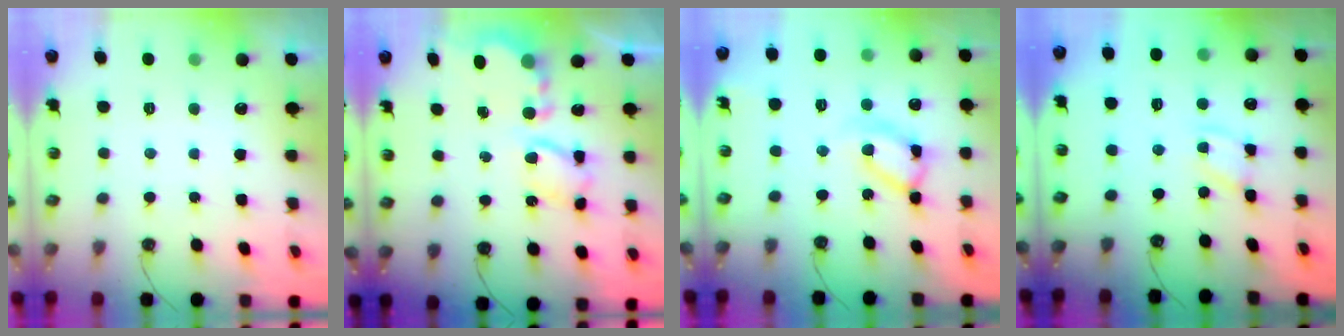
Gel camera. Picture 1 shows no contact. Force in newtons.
{"total": 7.6, "press": 7.6, "slide": 0.3}
{"total": 11.9, "press": 11.9, "slide": 1.2}
{"total": 2.5, "press": 2.5, "slide": 0.1}